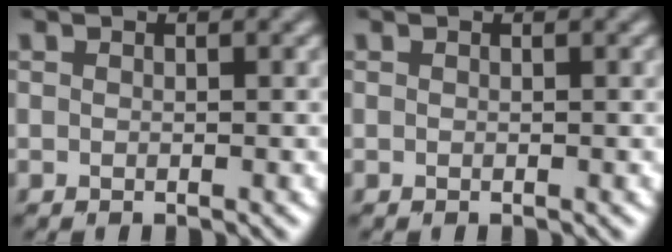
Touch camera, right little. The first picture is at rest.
{"total": 0.0}